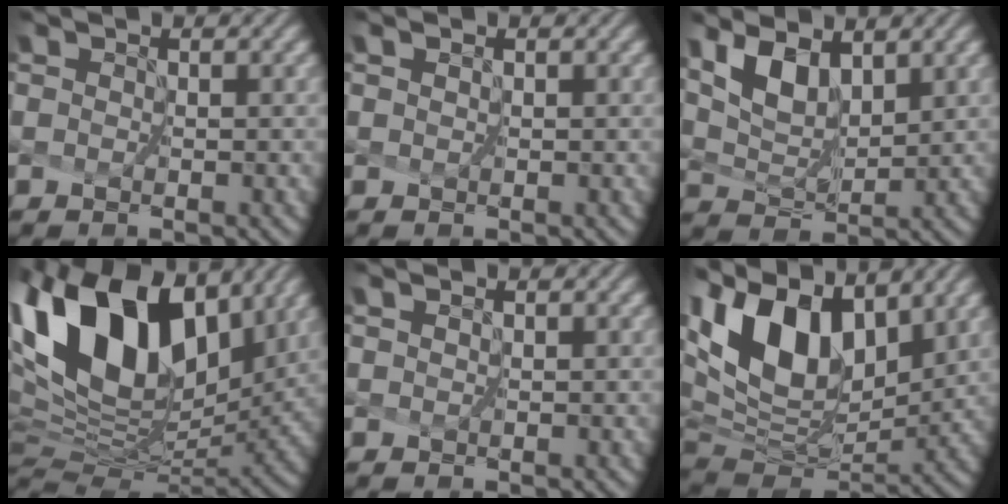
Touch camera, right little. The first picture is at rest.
{"total": 0.0}
{"total": 3.0, "force": [2.3, 0.8, 1.7], "torque": [-0.042, -0.010, 0.052]}
{"total": 14.9, "force": [7.3, 7.9, 10.3], "torque": [-0.212, 0.039, 0.138]}
{"total": 0.0}
{"total": 12.3, "force": [5.5, 6.7, 8.7], "torque": [-0.181, 0.021, 0.109]}